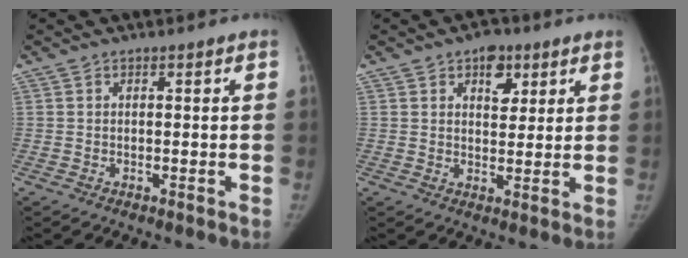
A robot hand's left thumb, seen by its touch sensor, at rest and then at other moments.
{"total": 6.0, "force": [3.1, 3.8, 3.4], "torque": [-0.014, -0.011, 0.042]}